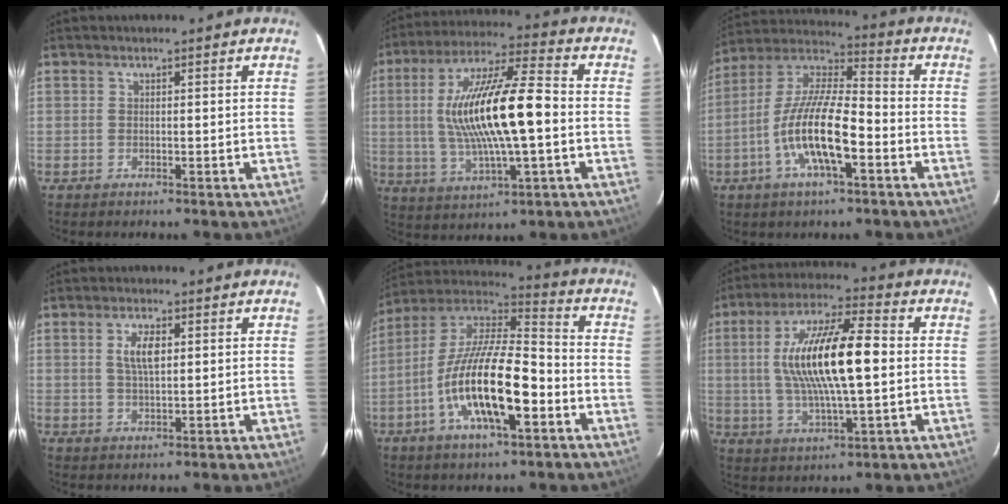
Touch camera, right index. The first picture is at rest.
{"total": 18.8, "force": [-0.2, 4.1, 18.3], "torque": [-0.343, 0.008, -0.001]}
{"total": 15.1, "force": [-5.4, 4.1, 13.5], "torque": [-0.268, -0.005, -0.107]}
{"total": 4.5, "force": [1.2, 1.8, 4.0], "torque": [-0.074, 0.004, 0.024]}
{"total": 20.1, "force": [-6.8, 6.4, 17.9], "torque": [-0.338, -0.016, -0.132]}
{"total": 17.7, "force": [1.2, 4.5, 17.1], "torque": [-0.320, 0.011, 0.022]}